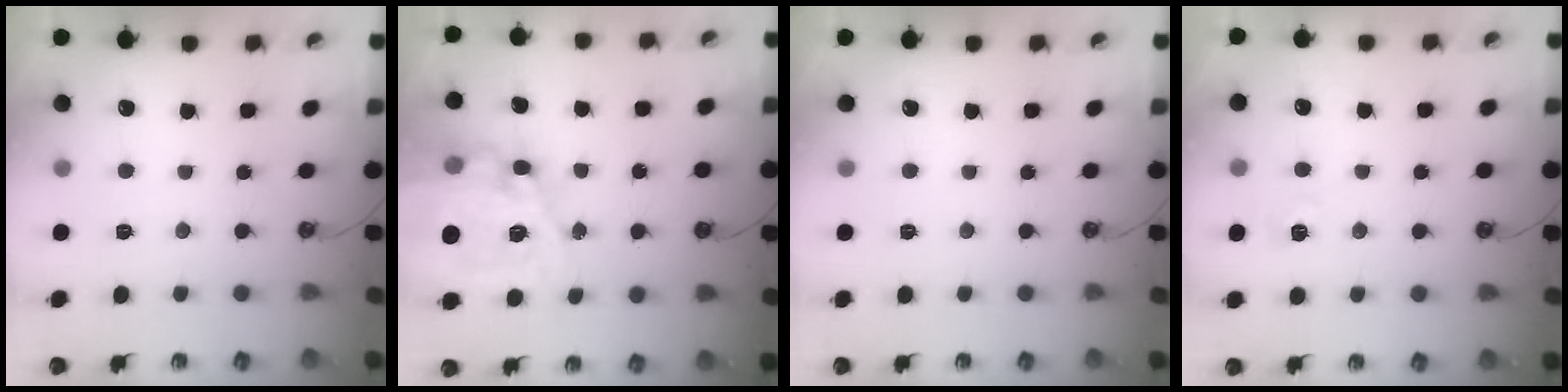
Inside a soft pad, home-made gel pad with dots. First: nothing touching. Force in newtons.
{"total": 22.1, "press": 22.0, "slide": 2.0}
{"total": 0.0}
{"total": 4.1, "press": 4.1, "slide": 0.5}